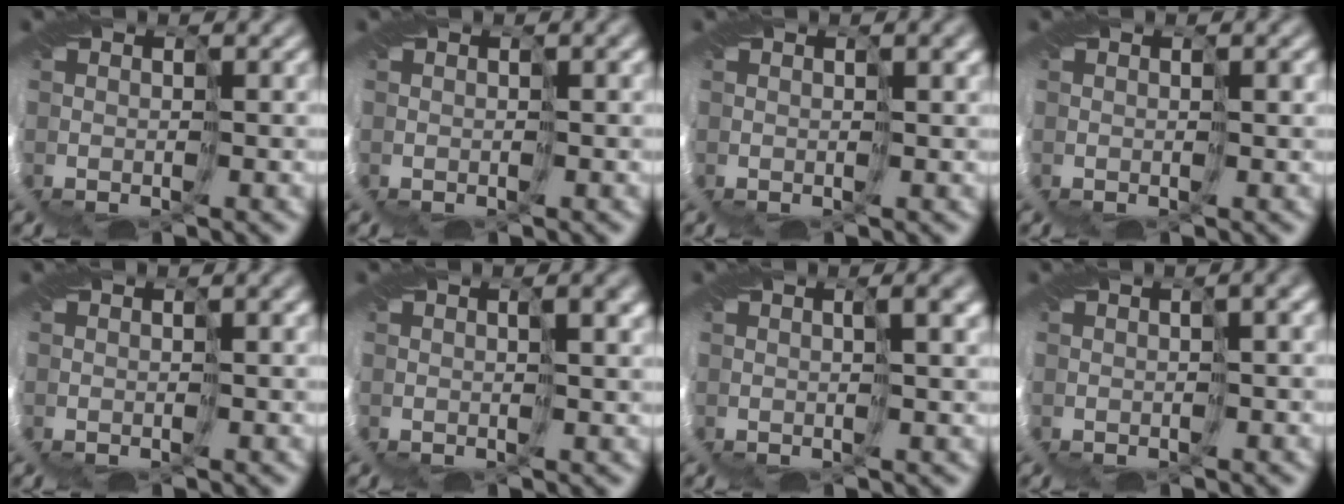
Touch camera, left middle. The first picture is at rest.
{"total": 0.7, "force": [0.1, 0.3, 0.7], "torque": [-0.005, 0.003, 0.002]}
{"total": 1.6, "force": [0.9, 0.3, 1.3], "torque": [-0.020, 0.004, 0.014]}
{"total": 0.5, "force": [0.4, -0.1, 0.4], "torque": [-0.005, 0.003, 0.004]}
{"total": 1.0, "force": [0.2, 0.3, 0.9], "torque": [-0.012, 0.004, 0.005]}
{"total": 2.2, "force": [1.4, 0.0, 1.7], "torque": [-0.027, 0.007, 0.019]}
{"total": 2.4, "force": [1.6, -0.7, 1.7], "torque": [-0.026, 0.012, 0.019]}
{"total": 2.8, "force": [0.7, 0.8, 2.6], "torque": [-0.033, 0.003, 0.020]}